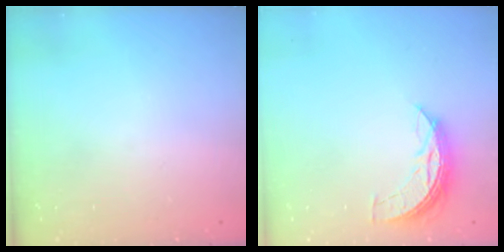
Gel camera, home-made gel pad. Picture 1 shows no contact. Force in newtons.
{"total": 6.9, "press": 6.9, "slide": 0.3}